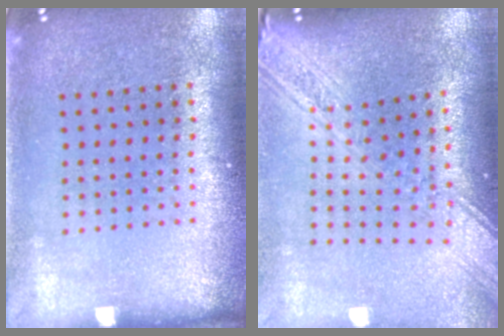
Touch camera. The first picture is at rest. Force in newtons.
{"total": 2.8, "press": 2.2, "slide": 1.7}